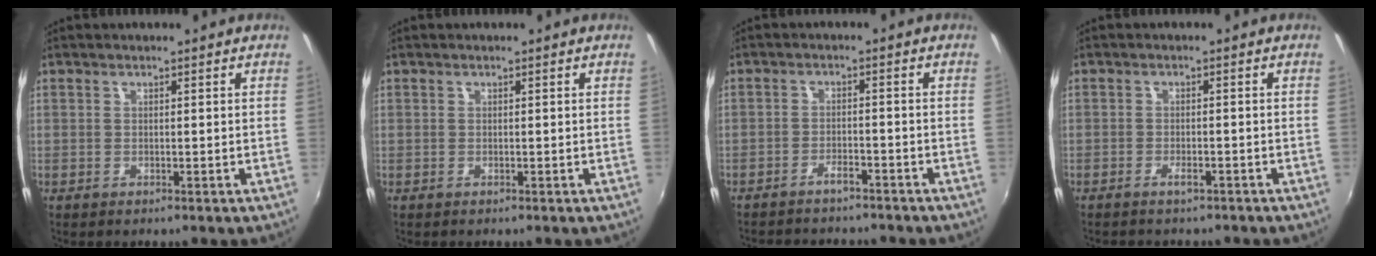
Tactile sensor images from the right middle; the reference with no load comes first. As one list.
[{"total": 0.0}, {"total": 7.8, "force": [-7.1, 2.0, 2.7], "torque": [-0.069, -0.003, -0.101]}, {"total": 2.1, "force": [-1.8, 0.6, 0.9], "torque": [-0.024, 0.002, -0.029]}]